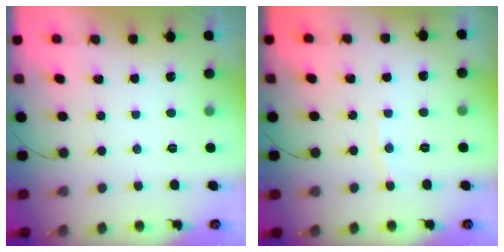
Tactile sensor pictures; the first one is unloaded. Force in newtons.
{"total": 2.8, "press": 2.7, "slide": 0.4}